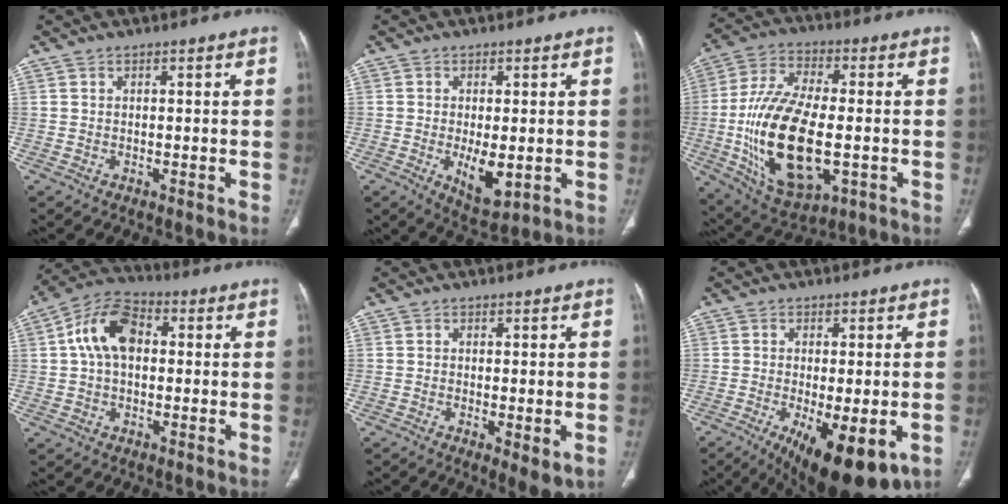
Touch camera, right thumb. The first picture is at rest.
{"total": 7.1, "force": [-1.4, 3.3, 6.2], "torque": [-0.095, -0.017, -0.011]}
{"total": 22.7, "force": [-3.5, 10.9, 19.5], "torque": [-0.381, 0.001, -0.045]}
{"total": 11.2, "force": [1.6, 7.3, 8.4], "torque": [-0.147, 0.028, 0.019]}
{"total": 4.8, "force": [-1.3, 1.5, 4.4], "torque": [-0.073, -0.015, -0.019]}
{"total": 15.4, "force": [-6.3, 5.8, 12.8], "torque": [-0.173, -0.016, -0.081]}